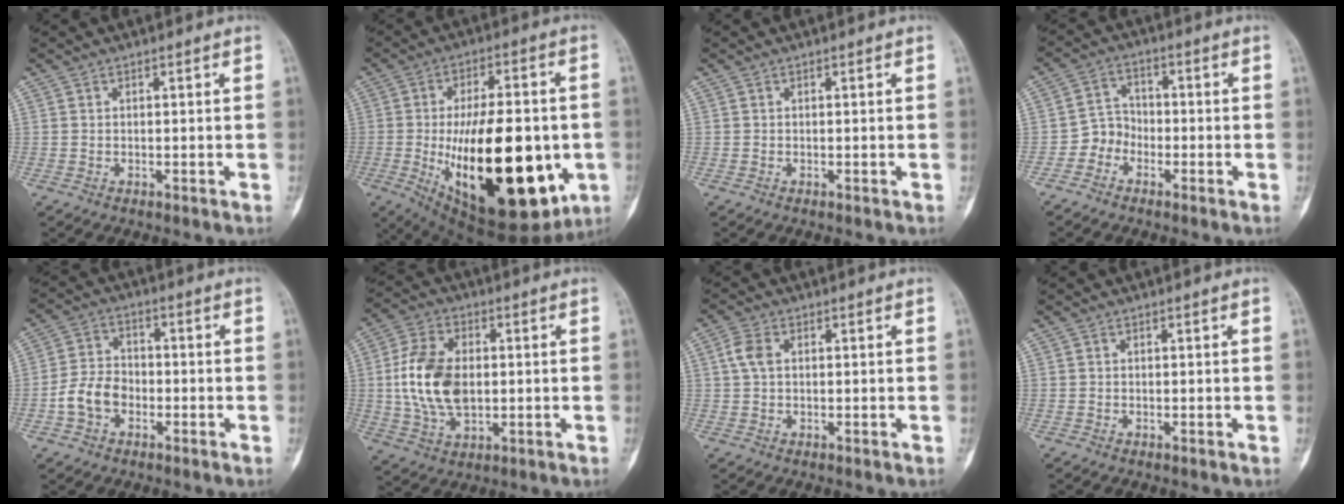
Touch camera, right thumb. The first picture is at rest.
{"total": 29.8, "force": [-5.7, 12.9, 26.2], "torque": [-0.388, -0.018, -0.061]}
{"total": 0.0}
{"total": 4.6, "force": [-2.3, 3.8, 1.1], "torque": [0.002, 0.020, -0.055]}
{"total": 7.6, "force": [-2.5, 5.6, 4.5], "torque": [-0.074, 0.026, -0.053]}
{"total": 13.8, "force": [0.3, 8.5, 10.9], "torque": [-0.204, 0.004, 0.008]}
{"total": 3.5, "force": [0.7, 2.2, 2.6], "torque": [-0.059, 0.009, 0.010]}
{"total": 0.0}